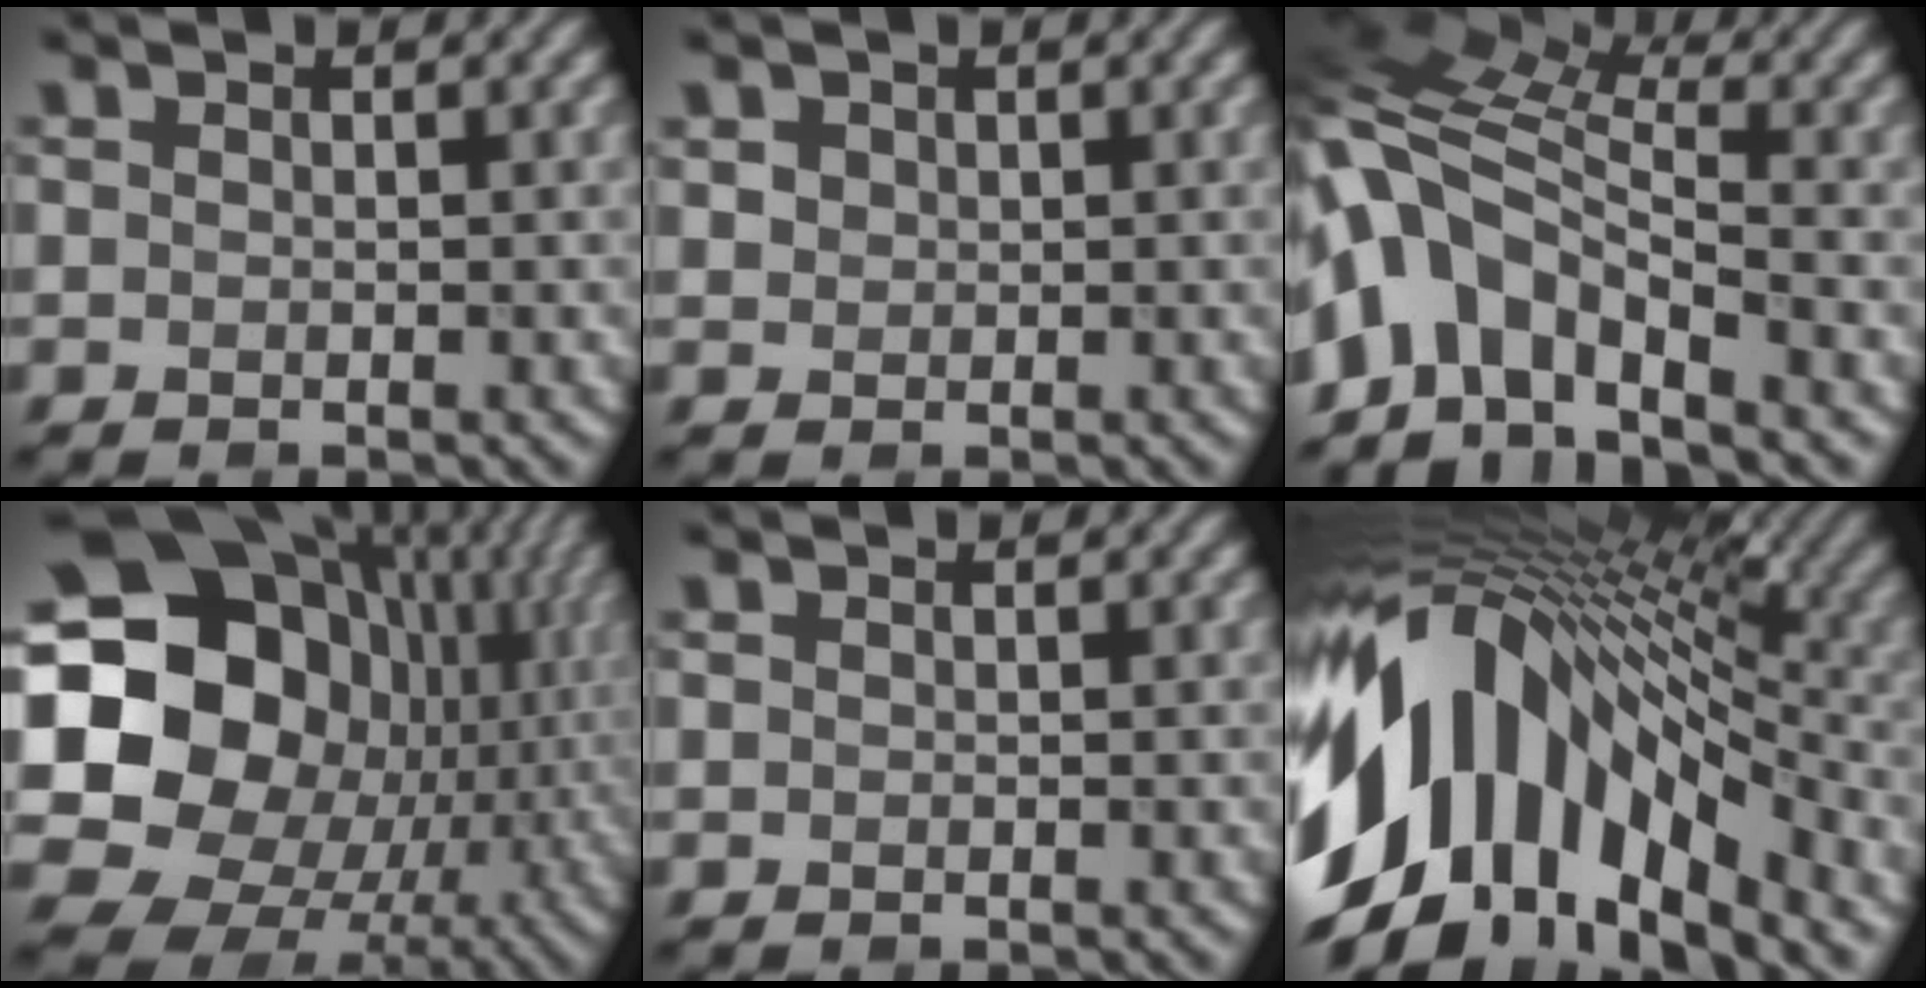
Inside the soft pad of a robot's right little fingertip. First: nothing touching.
{"total": 0.9, "force": [0.2, 0.8, 0.2], "torque": [-0.001, 0.000, 0.004]}
{"total": 10.0, "force": [-2.9, 5.3, 8.0], "torque": [-0.152, 0.013, -0.074]}
{"total": 19.5, "force": [1.4, 16.1, 11.0], "torque": [-0.212, -0.010, 0.029]}
{"total": 0.0}
{"total": 15.5, "force": [-3.3, 8.8, 12.3], "torque": [-0.229, 0.022, -0.072]}